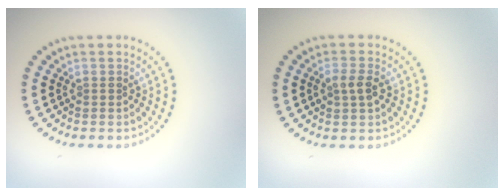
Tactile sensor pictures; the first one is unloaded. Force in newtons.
{"total": 1.8, "press": 1.7, "slide": 0.2}